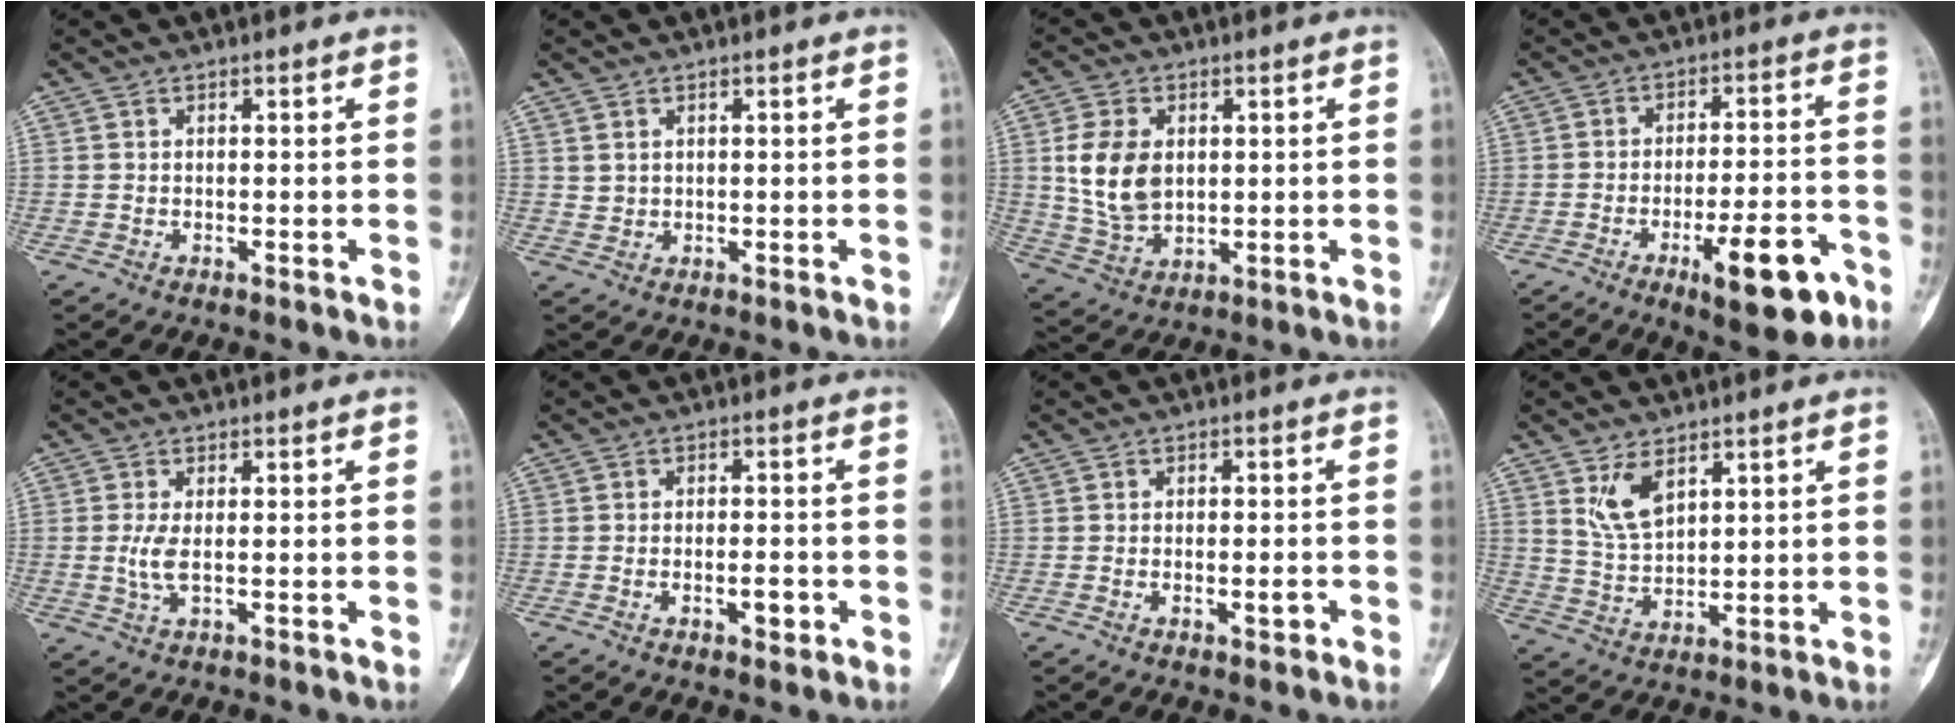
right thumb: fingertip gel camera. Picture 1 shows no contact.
{"total": 1.3, "force": [0.7, 1.0, 0.4], "torque": [0.003, -0.006, 0.014]}
{"total": 10.7, "force": [1.7, 7.2, 7.7], "torque": [-0.138, -0.009, 0.043]}
{"total": 13.1, "force": [-6.5, 4.1, 10.6], "torque": [-0.141, 0.034, -0.090]}
{"total": 3.1, "force": [-0.1, 1.1, 2.9], "torque": [-0.077, -0.006, 0.001]}
{"total": 3.5, "force": [-1.4, 1.6, 2.8], "torque": [-0.040, 0.013, -0.019]}
{"total": 1.5, "force": [-0.6, 0.6, 1.2], "torque": [-0.023, 0.013, -0.007]}
{"total": 6.5, "force": [3.4, 3.4, 4.4], "torque": [-0.073, -0.022, 0.074]}